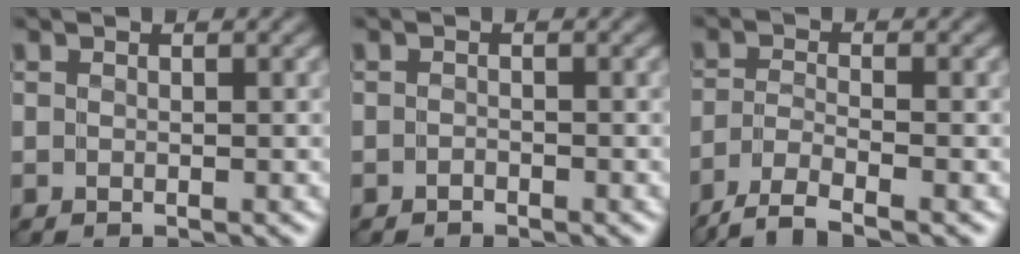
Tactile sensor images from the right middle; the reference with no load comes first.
{"total": 0.6, "force": [-0.5, 0.2, 0.0], "torque": [0.001, 0.002, -0.012]}
{"total": 4.0, "force": [-3.3, 0.6, 2.2], "torque": [-0.045, -0.005, -0.072]}